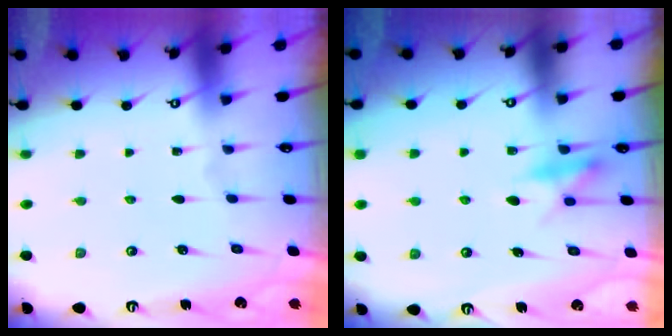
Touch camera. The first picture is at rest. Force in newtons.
{"total": 10.0, "press": 9.9, "slide": 1.2}